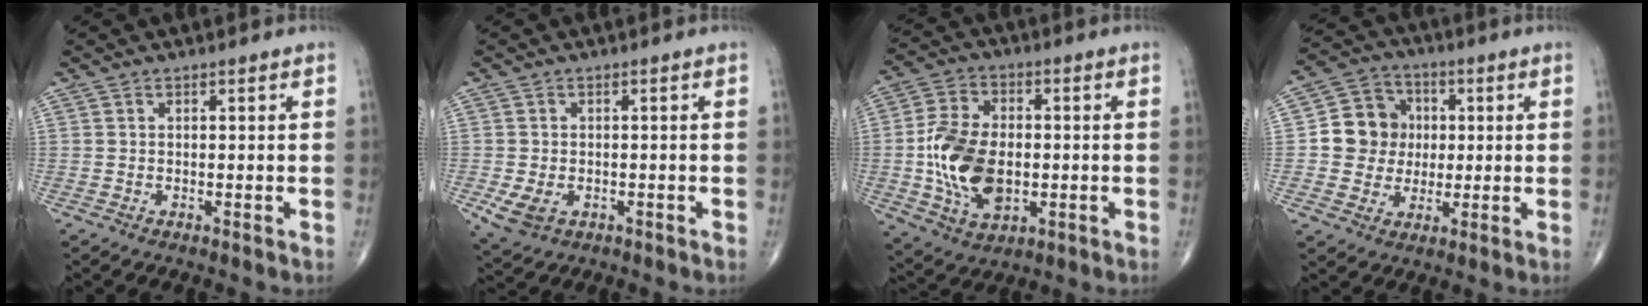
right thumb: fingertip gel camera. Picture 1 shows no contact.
{"total": 4.8, "force": [-1.5, 3.4, 3.1], "torque": [-0.062, -0.001, -0.016]}
{"total": 15.3, "force": [-1.6, 9.6, 11.7], "torque": [-0.208, 0.005, -0.022]}
{"total": 11.1, "force": [0.6, 10.2, 4.3], "torque": [-0.036, 0.017, 0.005]}